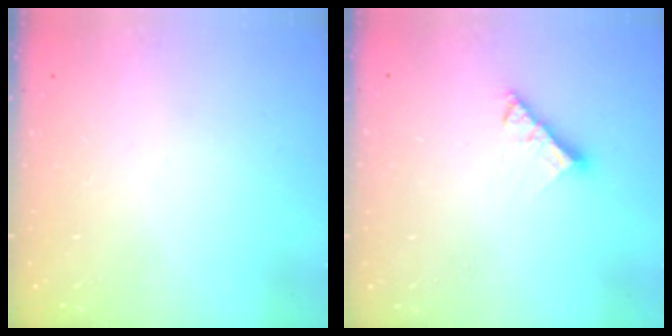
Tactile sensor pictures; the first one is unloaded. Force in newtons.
{"total": 6.6, "press": 6.6, "slide": 0.6}